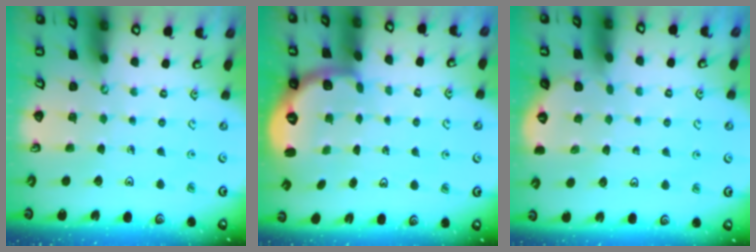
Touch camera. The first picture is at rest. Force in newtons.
{"total": 2.7, "press": 1.7, "slide": 2.1}
{"total": 1.8, "press": 1.8, "slide": 0.2}